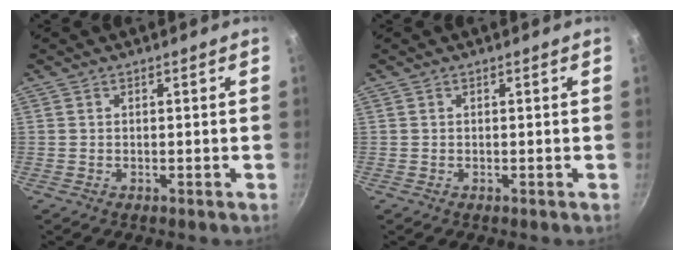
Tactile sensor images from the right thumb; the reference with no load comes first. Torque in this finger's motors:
{"motor_torque": [0.00, 0.00, -0.11, -0.10, 0.02]}